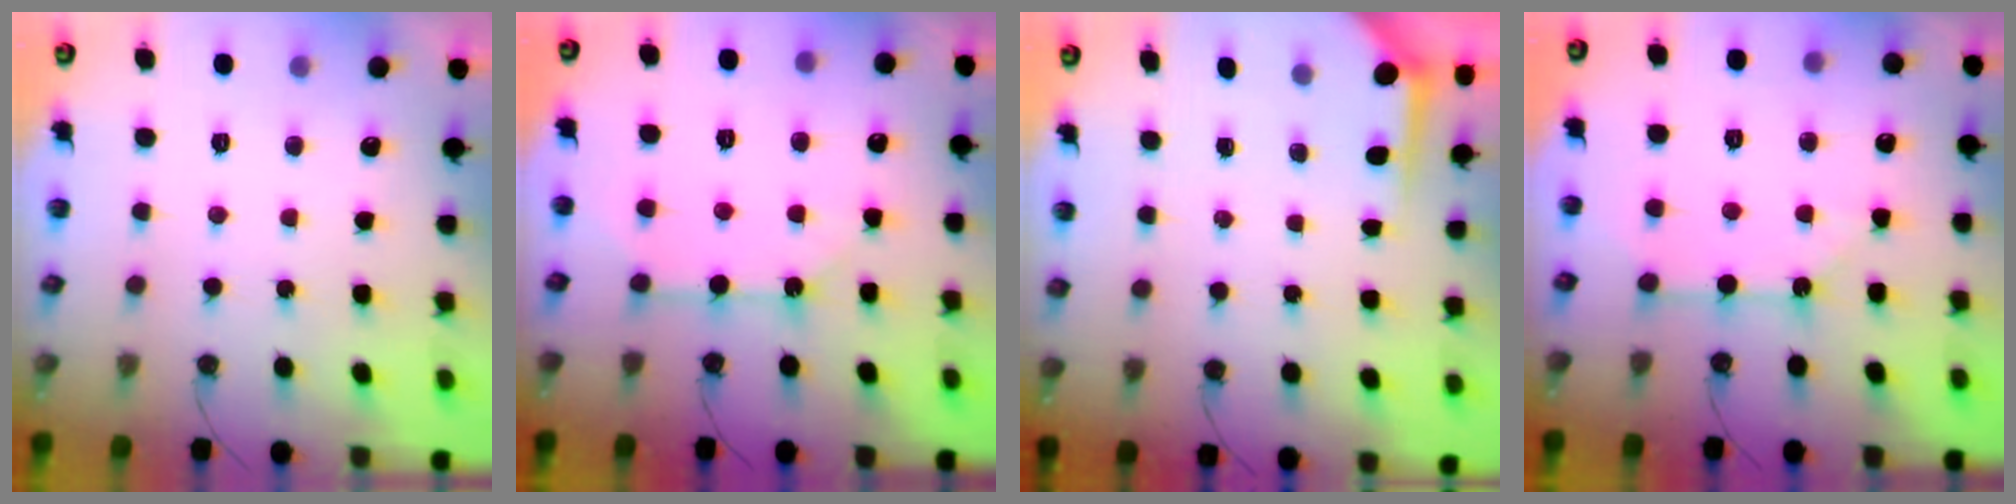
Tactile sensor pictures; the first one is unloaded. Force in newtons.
{"total": 9.6, "press": 9.5, "slide": 0.9}
{"total": 3.7, "press": 3.7, "slide": 0.4}
{"total": 4.2, "press": 4.1, "slide": 0.4}